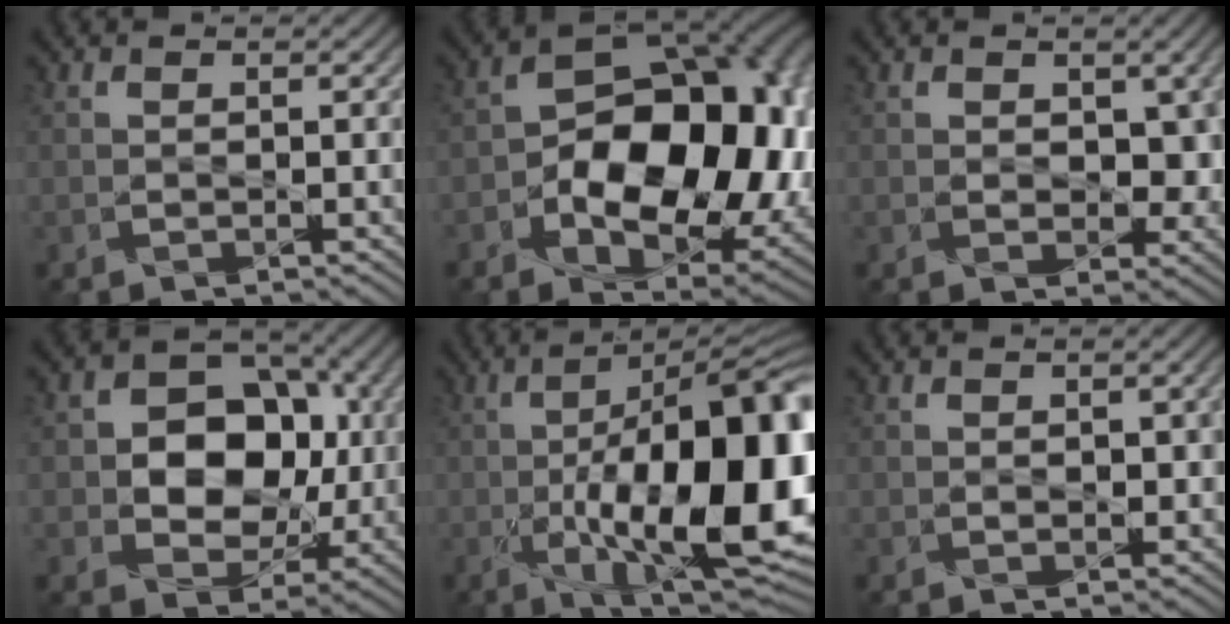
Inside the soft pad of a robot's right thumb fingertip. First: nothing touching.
{"total": 17.5, "force": [-1.5, 11.1, 13.5], "torque": [-0.201, -0.016, -0.020]}
{"total": 4.6, "force": [0.6, 3.1, 3.3], "torque": [-0.054, -0.010, 0.012]}
{"total": 11.1, "force": [0.4, 8.6, 6.9], "torque": [-0.117, 0.002, -0.006]}
{"total": 20.6, "force": [-3.4, 7.7, 18.8], "torque": [-0.283, -0.019, -0.046]}
{"total": 2.2, "force": [0.0, 1.2, 1.8], "torque": [-0.029, -0.004, 0.004]}